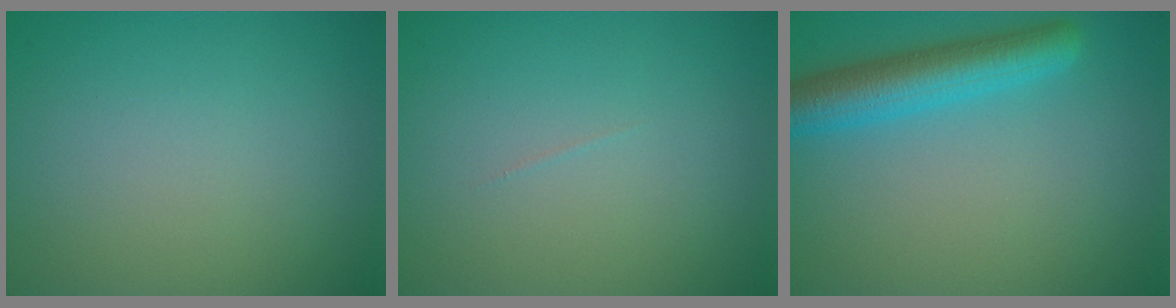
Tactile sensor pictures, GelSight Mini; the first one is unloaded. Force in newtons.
{"total": 0.0}
{"total": 5.4, "press": 5.4, "slide": 0.2}